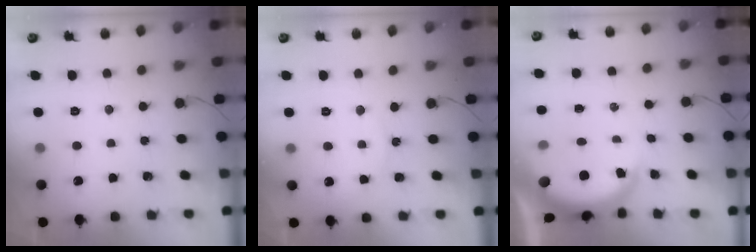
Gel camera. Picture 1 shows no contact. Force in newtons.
{"total": 5.4, "press": 5.4, "slide": 0.5}
{"total": 4.0, "press": 3.9, "slide": 0.6}